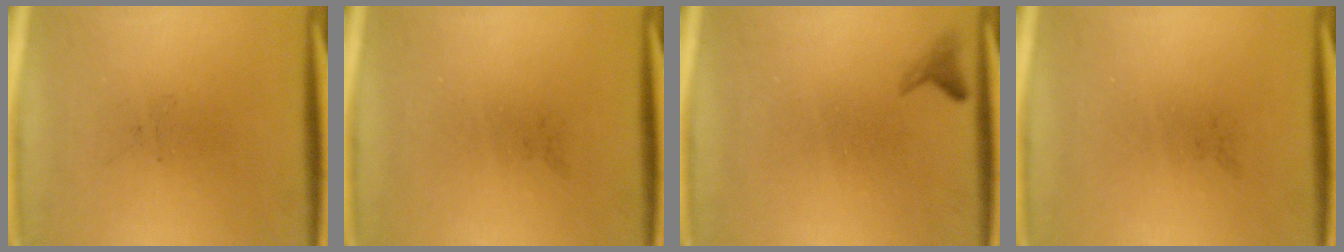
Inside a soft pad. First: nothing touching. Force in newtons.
{"total": 0.0}
{"total": 1.0}
{"total": 0.0}